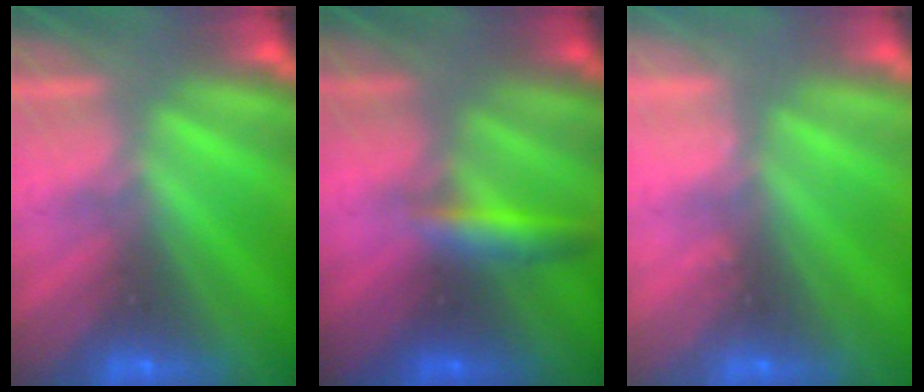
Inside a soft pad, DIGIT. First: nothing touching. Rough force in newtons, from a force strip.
{"total": 2.8}
{"total": 2.4}